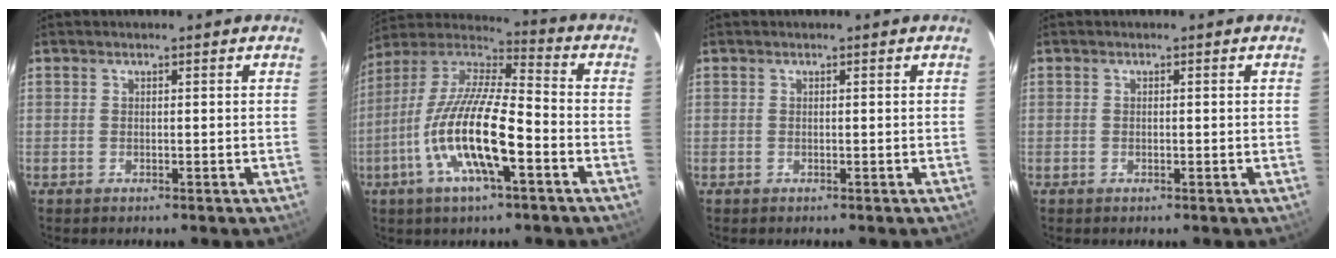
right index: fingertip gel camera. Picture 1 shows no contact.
{"total": 18.0, "force": [-6.6, 4.5, 16.2], "torque": [-0.315, -0.017, -0.132]}
{"total": 0.0}
{"total": 0.0}